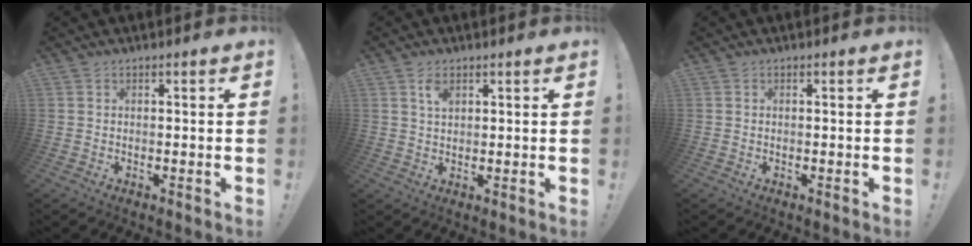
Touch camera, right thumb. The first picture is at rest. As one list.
[{"total": 3.6, "force": [1.9, 1.8, 2.4], "torque": [-0.035, -0.008, 0.031]}, {"total": 0.0}]